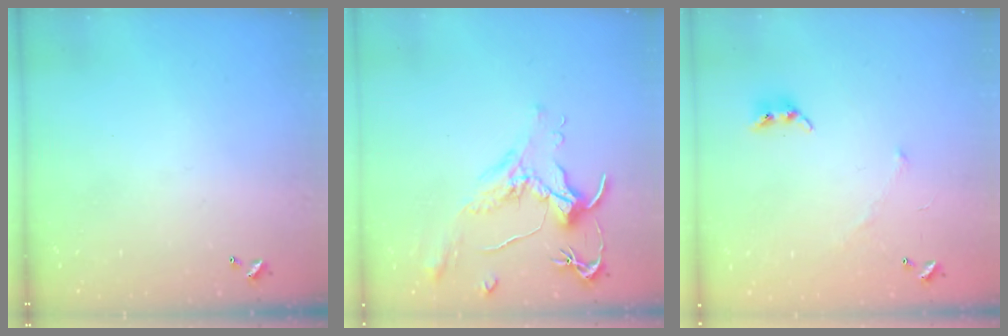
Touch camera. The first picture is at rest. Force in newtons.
{"total": 1.6, "press": 1.5, "slide": 0.7}
{"total": 4.2, "press": 4.2, "slide": 0.9}